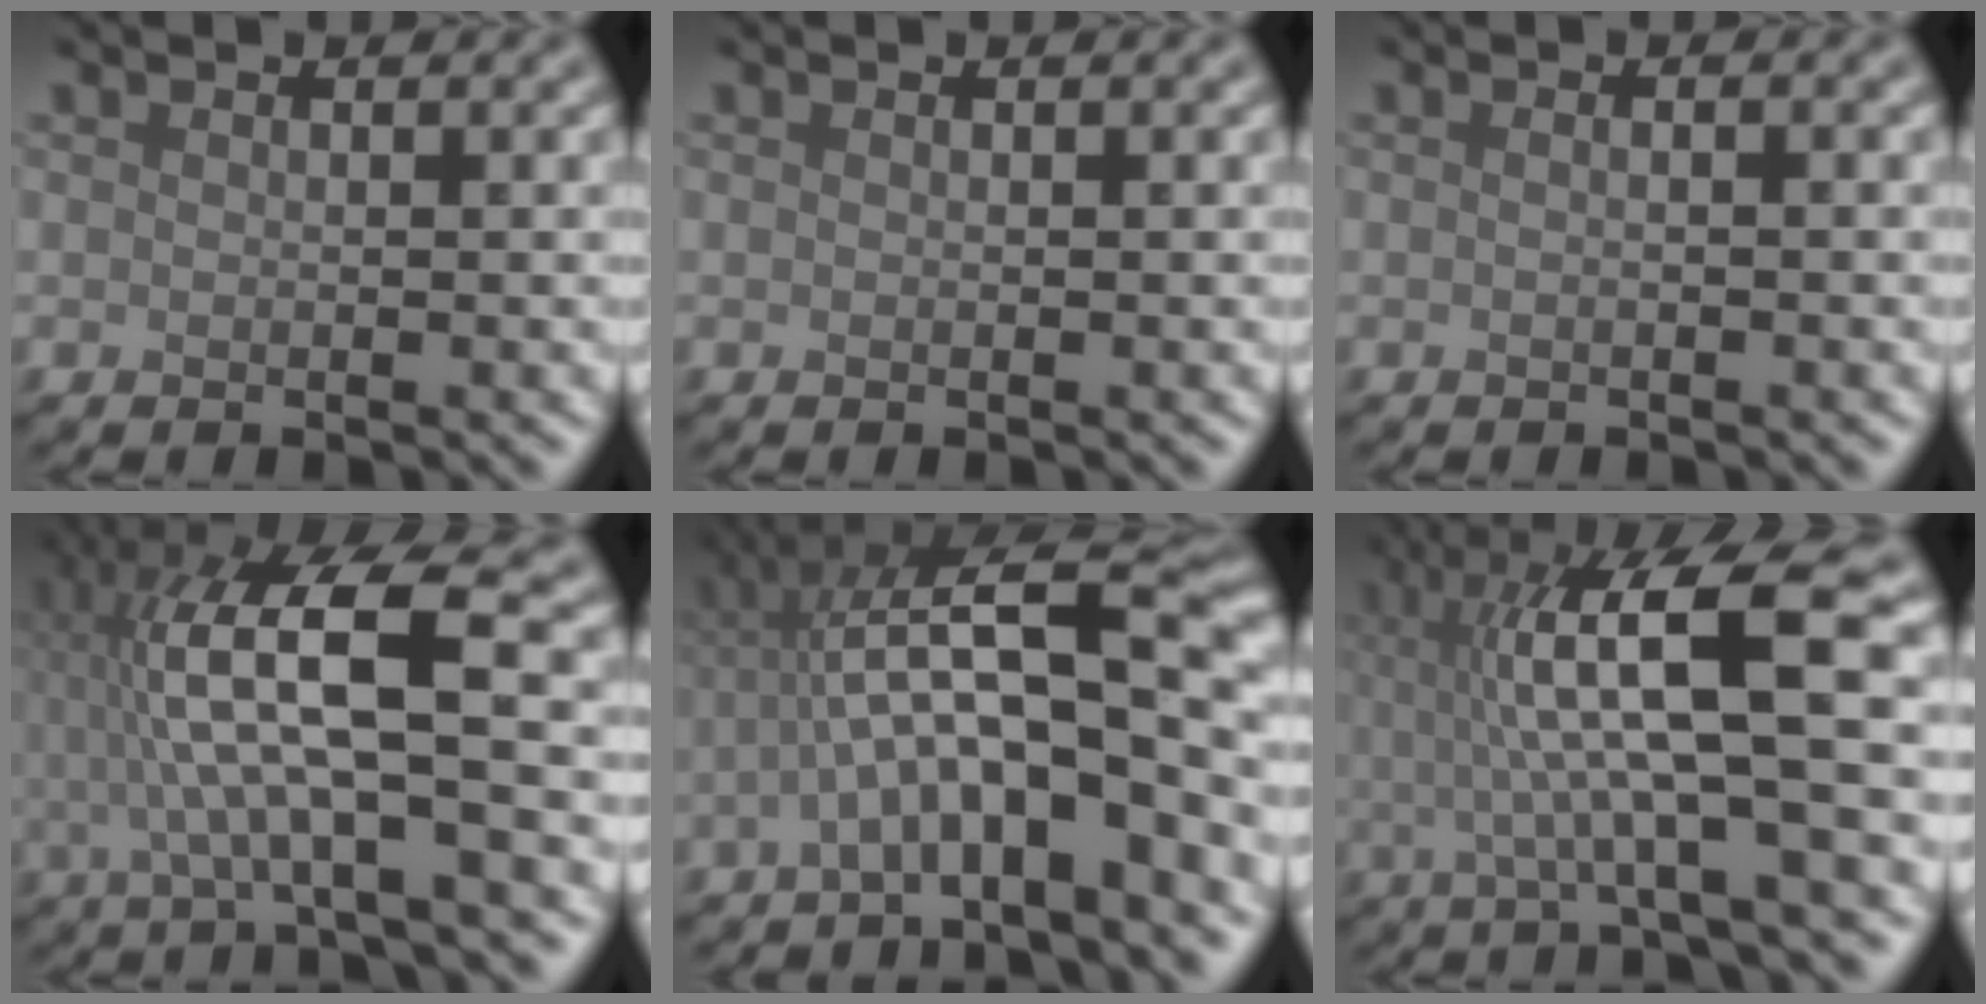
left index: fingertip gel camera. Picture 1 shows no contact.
{"total": 0.0}
{"total": 1.5, "force": [0.2, 0.7, 1.3], "torque": [-0.006, 0.001, -0.017]}
{"total": 10.4, "force": [0.6, 2.1, 10.1], "torque": [-0.184, 0.018, 0.014]}
{"total": 9.9, "force": [-1.9, 2.5, 9.4], "torque": [-0.150, 0.031, -0.032]}
{"total": 11.0, "force": [1.2, 2.2, 10.7], "torque": [-0.170, 0.013, 0.023]}